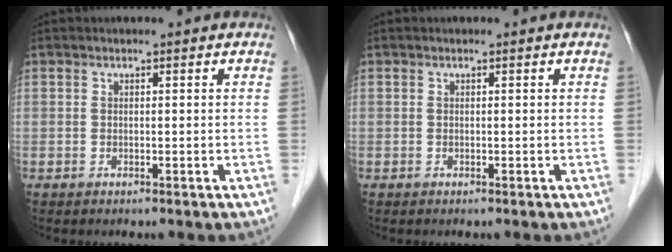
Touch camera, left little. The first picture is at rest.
{"total": 0.0}